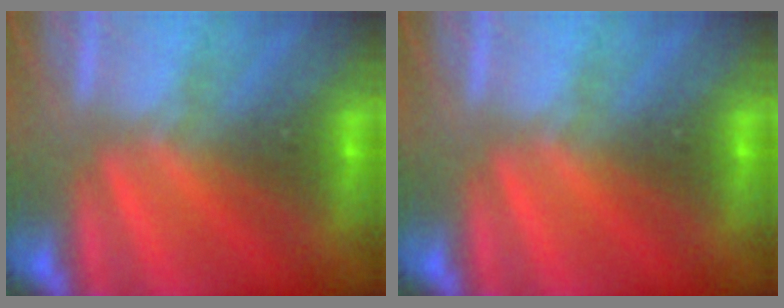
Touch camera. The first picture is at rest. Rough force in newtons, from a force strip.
{"total": 0.0}